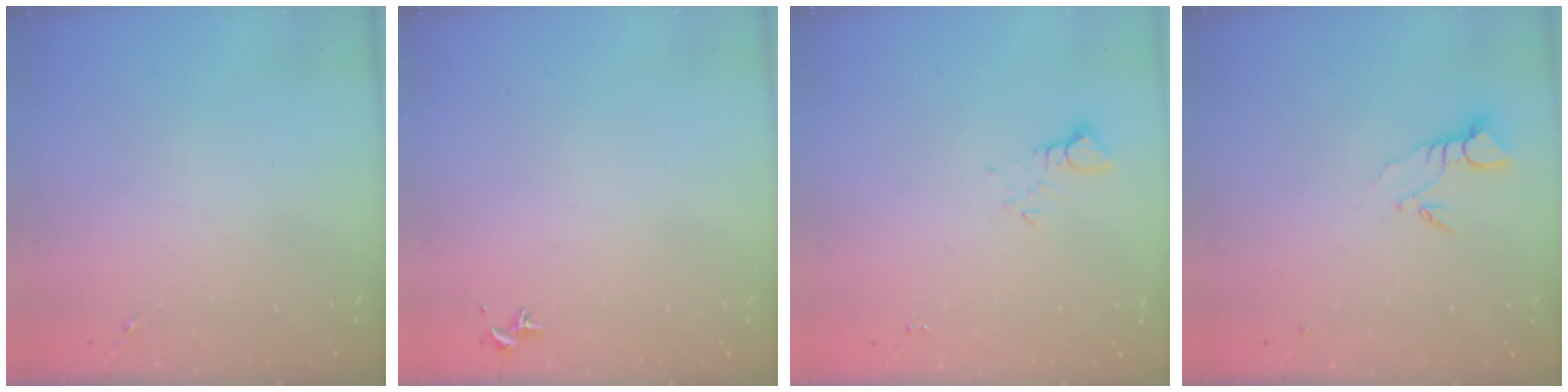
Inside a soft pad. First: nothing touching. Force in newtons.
{"total": 0.7, "press": 0.6, "slide": 0.5}
{"total": 2.7, "press": 2.7, "slide": 0.2}
{"total": 3.7, "press": 3.7, "slide": 0.4}